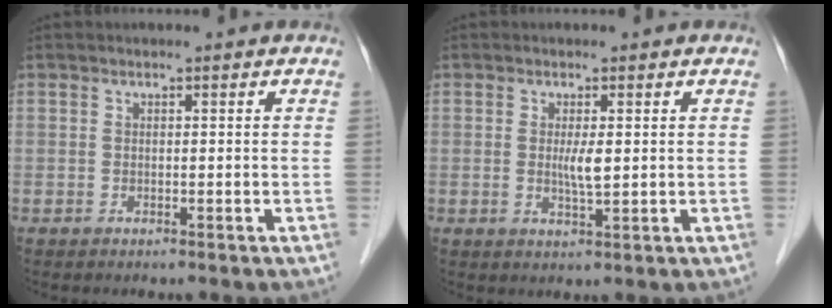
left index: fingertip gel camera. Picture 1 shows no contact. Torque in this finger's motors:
{"motor_torque": [0.26, 0.33, 0.09, 0.02]}